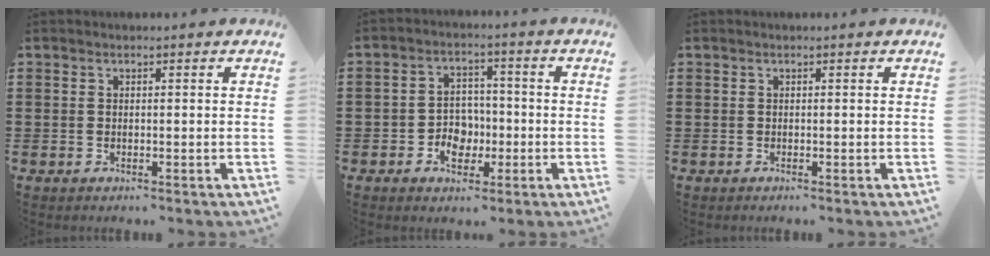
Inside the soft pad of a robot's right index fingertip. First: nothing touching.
{"total": 4.8, "force": [-1.6, 3.9, 2.3], "torque": [-0.042, 0.005, -0.032]}
{"total": 0.0}